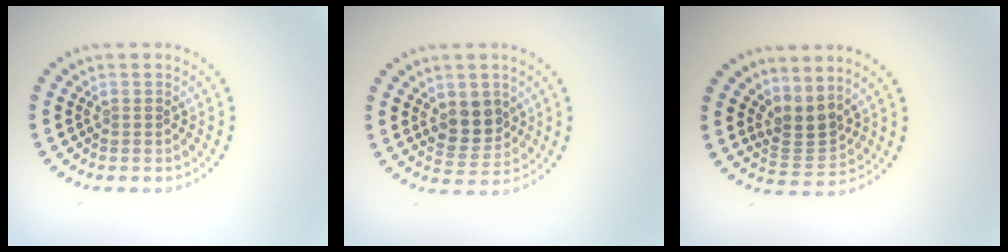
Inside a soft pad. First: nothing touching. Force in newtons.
{"total": 3.5, "press": 3.4, "slide": 1.0}
{"total": 2.6, "press": 1.9, "slide": 1.8}